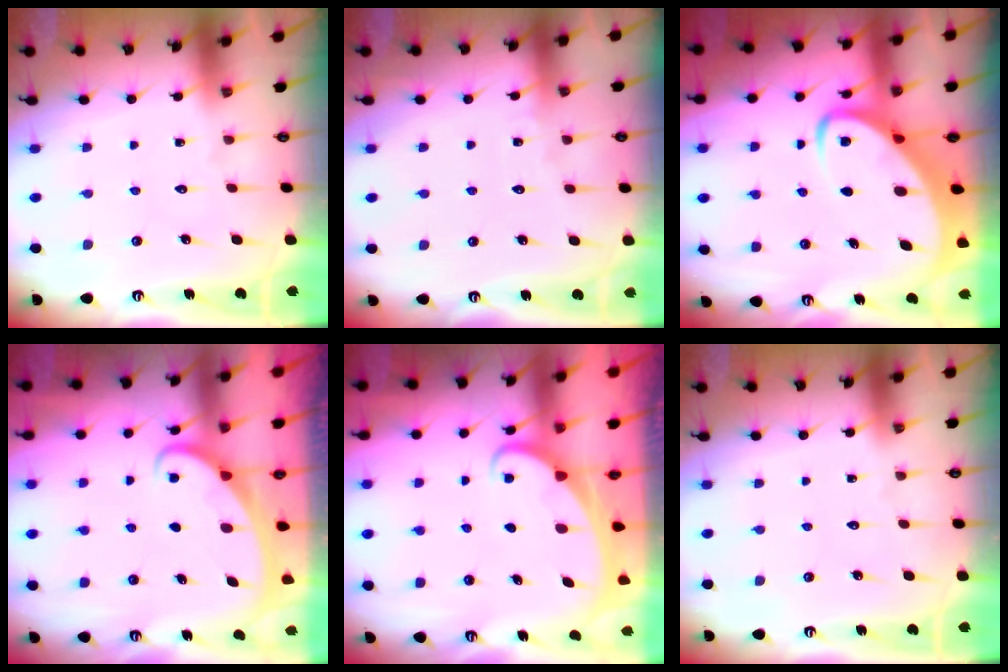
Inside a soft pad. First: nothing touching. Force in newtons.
{"total": 1.6, "press": 1.5, "slide": 0.2}
{"total": 5.3, "press": 5.3, "slide": 0.6}
{"total": 2.2, "press": 2.2, "slide": 0.4}
{"total": 1.9, "press": 1.9, "slide": 0.2}
{"total": 0.0}